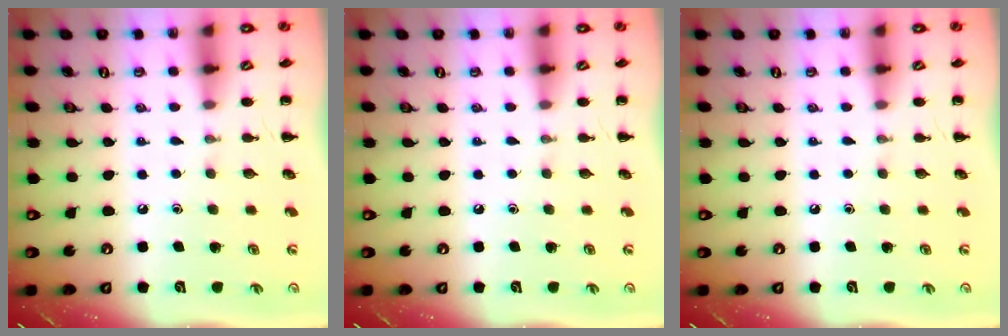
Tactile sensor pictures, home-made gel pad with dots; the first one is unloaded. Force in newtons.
{"total": 0.0}
{"total": 0.0}